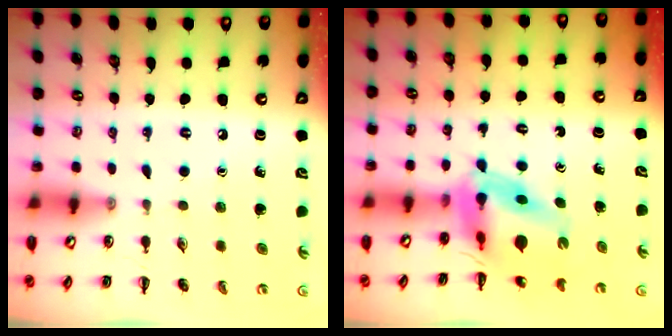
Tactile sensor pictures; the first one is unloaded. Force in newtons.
{"total": 8.7, "press": 8.2, "slide": 2.9}